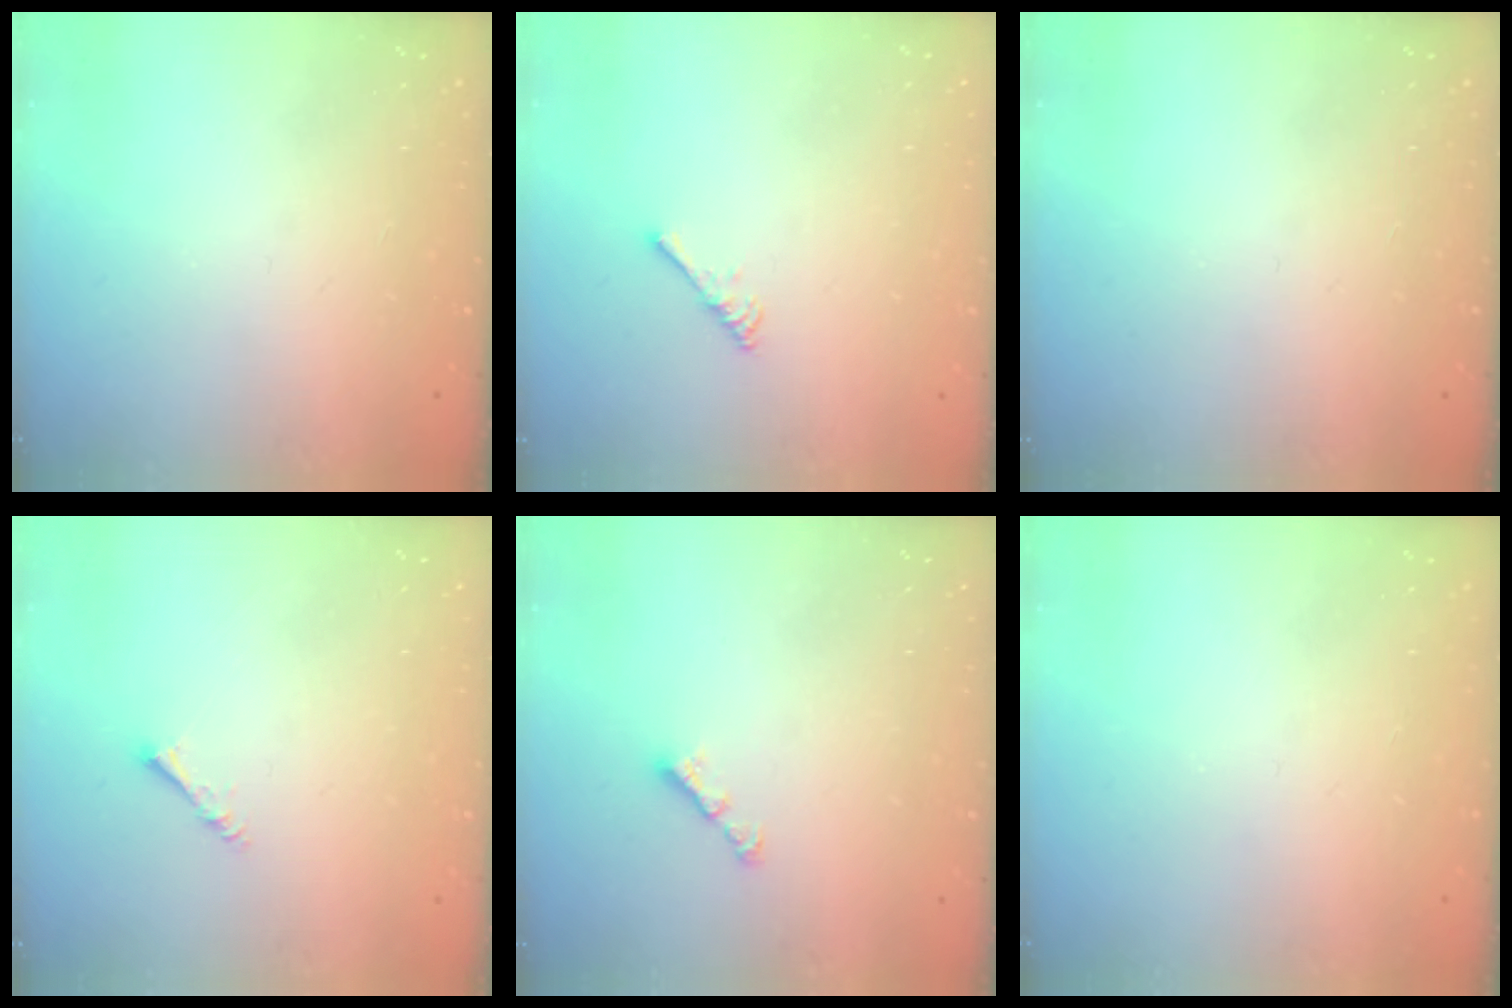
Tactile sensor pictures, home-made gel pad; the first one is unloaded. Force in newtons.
{"total": 2.7, "press": 2.6, "slide": 0.5}
{"total": 0.0}
{"total": 1.8, "press": 1.8, "slide": 0.1}
{"total": 2.9, "press": 2.8, "slide": 0.6}
{"total": 0.0}